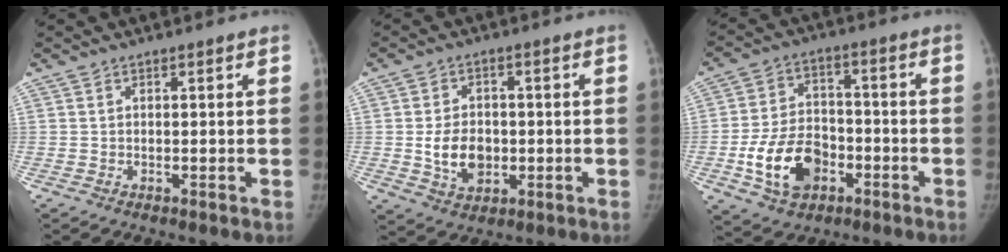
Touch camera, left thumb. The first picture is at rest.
{"total": 8.2, "force": [-0.9, 6.0, 5.5], "torque": [-0.075, 0.000, -0.008]}
{"total": 13.1, "force": [-4.7, 9.1, 8.3], "torque": [-0.127, 0.025, -0.078]}